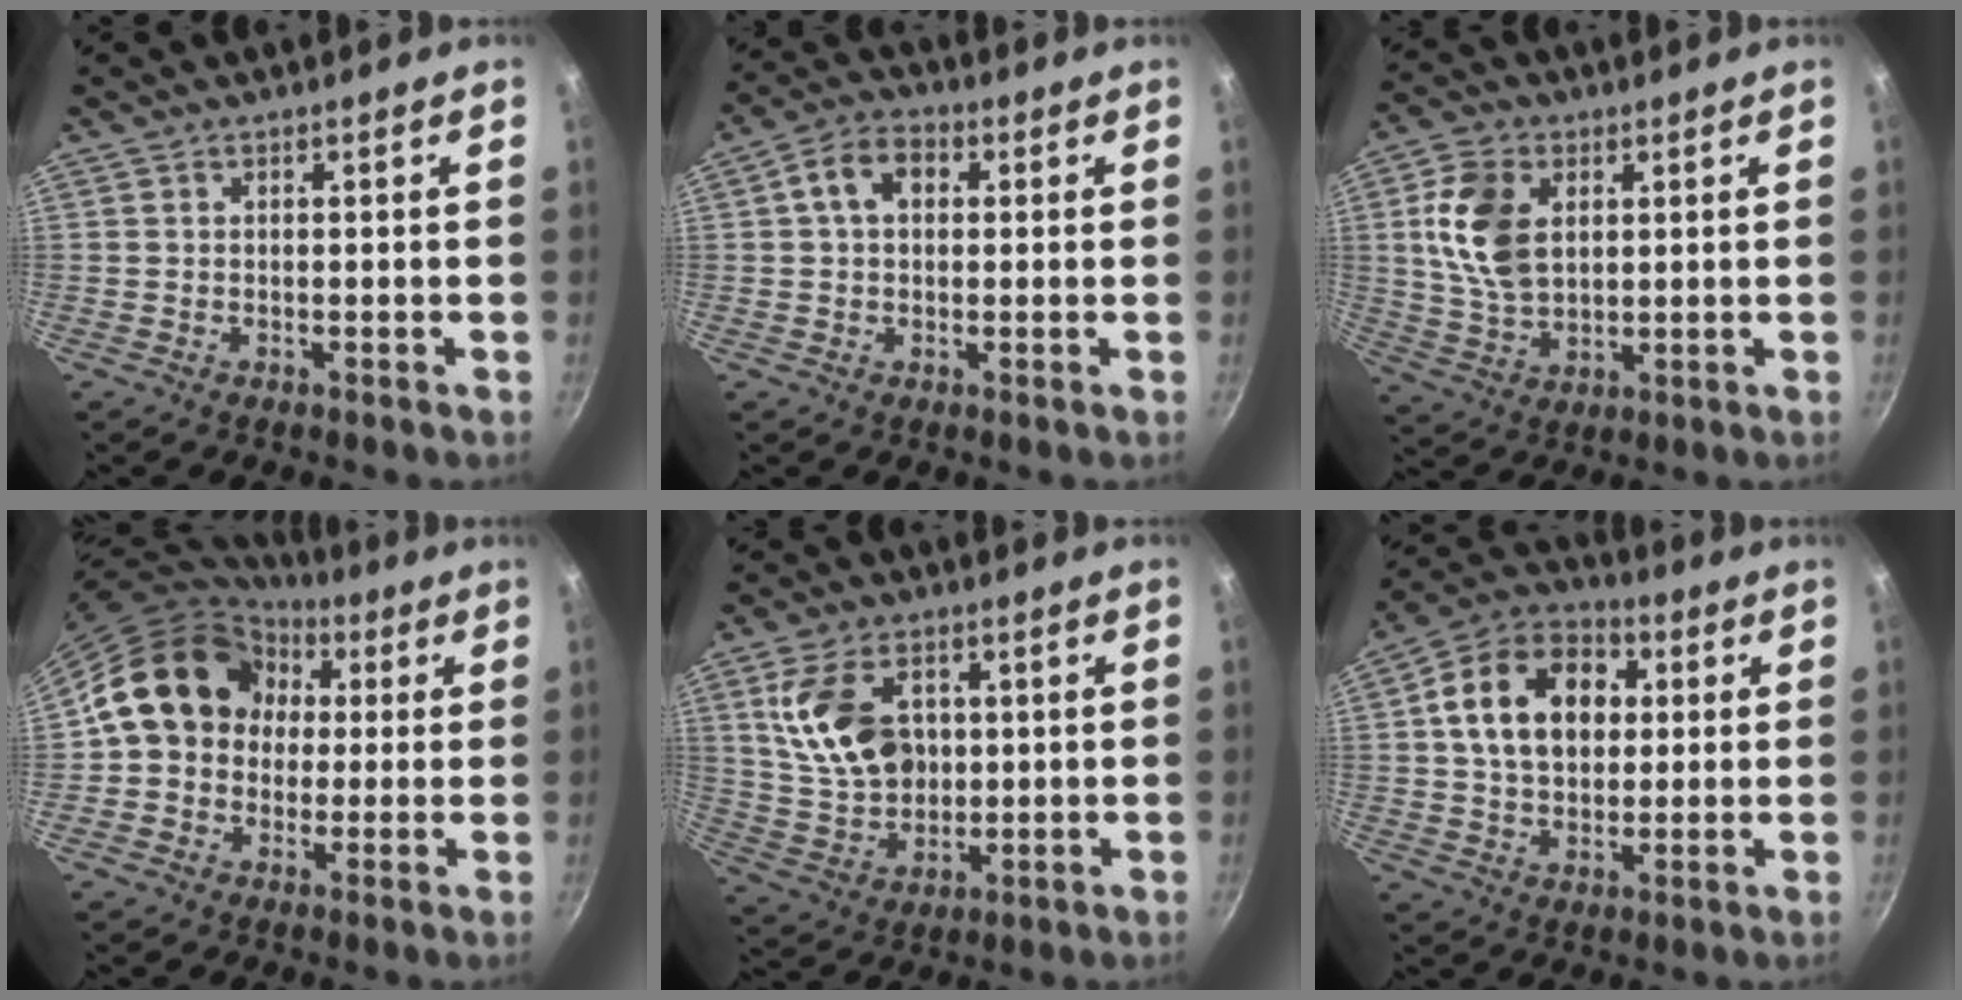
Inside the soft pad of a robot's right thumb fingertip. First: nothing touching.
{"total": 7.0, "force": [1.5, 5.0, 4.7], "torque": [-0.065, 0.017, 0.013]}
{"total": 12.0, "force": [2.8, 8.0, 8.6], "torque": [-0.147, -0.010, 0.056]}
{"total": 16.6, "force": [2.5, 14.0, 8.5], "torque": [-0.112, 0.039, 0.027]}
{"total": 14.3, "force": [3.2, 10.0, 9.7], "torque": [-0.161, -0.014, 0.068]}
{"total": 16.6, "force": [3.2, 12.0, 11.0], "torque": [-0.157, 0.021, 0.041]}